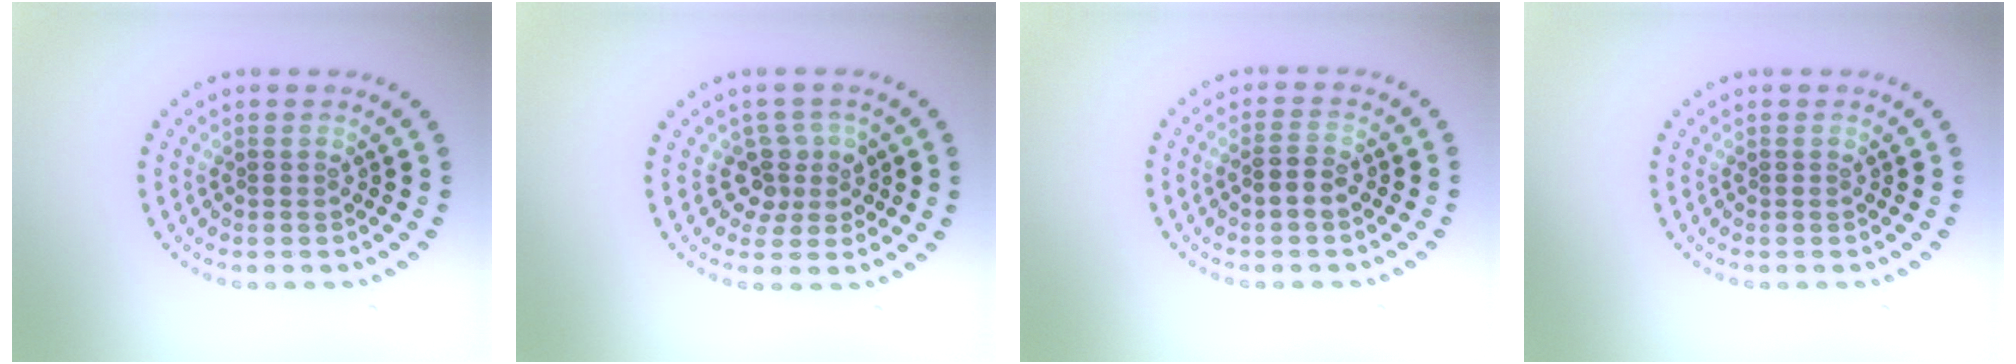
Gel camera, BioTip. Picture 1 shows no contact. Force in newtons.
{"total": 2.6, "press": 2.0, "slide": 1.7}
{"total": 1.9, "press": 1.8, "slide": 0.7}
{"total": 0.0}